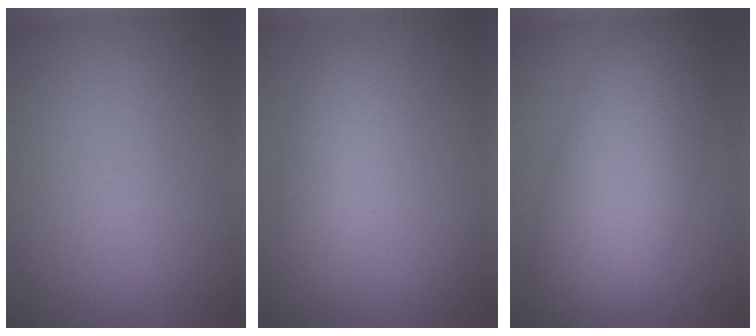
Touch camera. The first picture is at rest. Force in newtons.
{"total": 2.4, "press": 2.4, "slide": 0.1}
{"total": 9.7, "press": 9.7, "slide": 0.3}